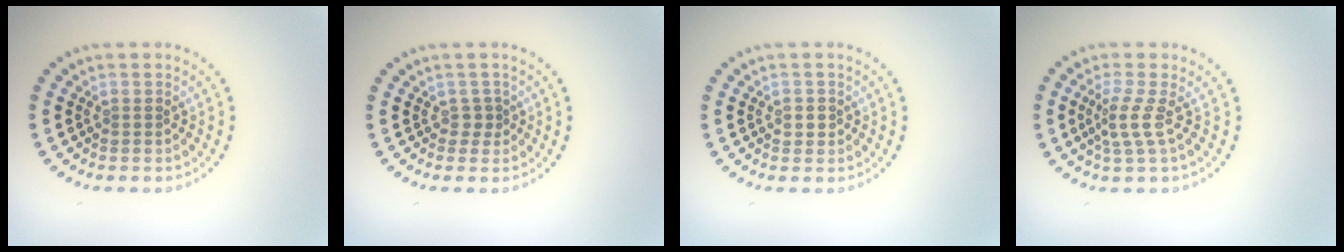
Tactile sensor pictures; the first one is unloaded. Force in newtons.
{"total": 0.9, "press": 0.8, "slide": 0.5}
{"total": 1.1, "press": 1.0, "slide": 0.3}
{"total": 2.3, "press": 1.6, "slide": 1.7}